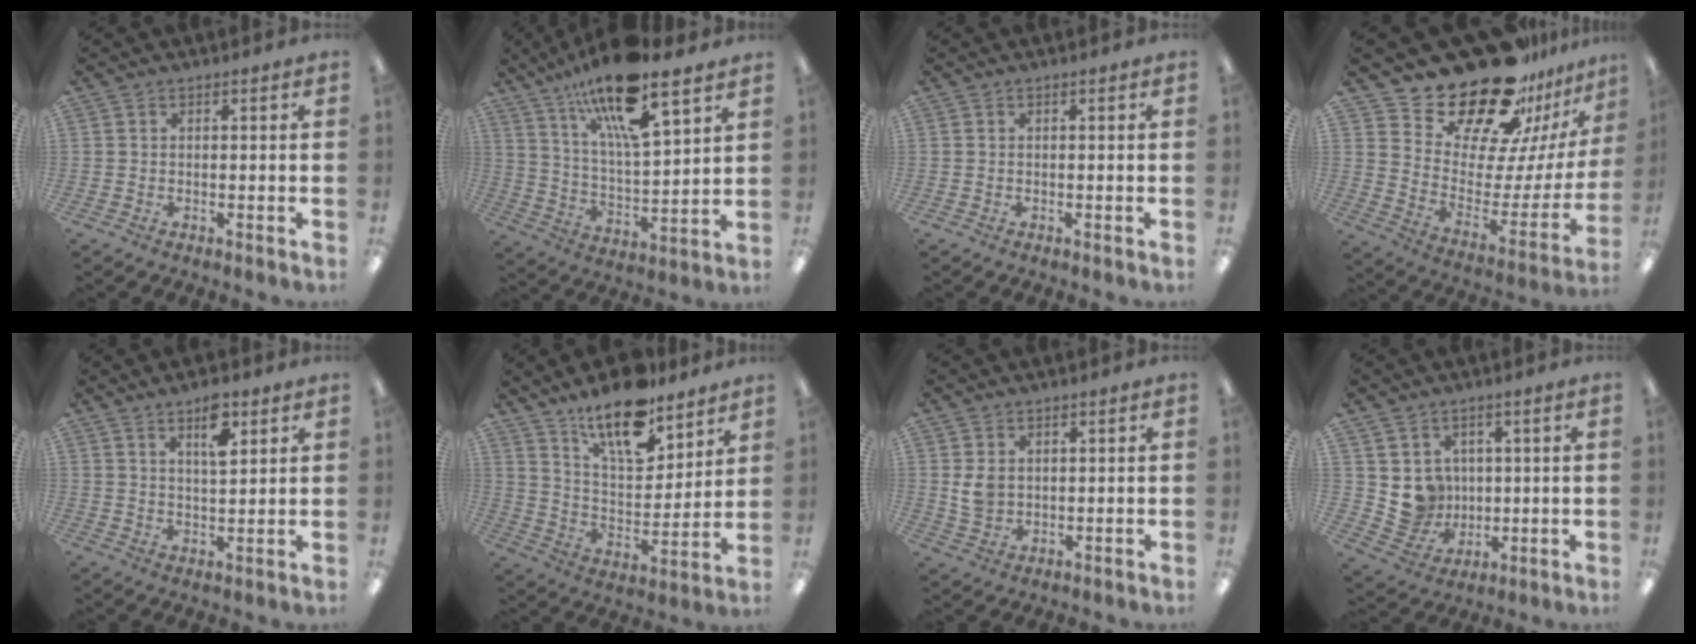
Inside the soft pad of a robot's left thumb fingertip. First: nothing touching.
{"total": 18.0, "force": [13.4, 4.0, 11.4], "torque": [-0.202, -0.076, 0.222]}
{"total": 0.0}
{"total": 25.0, "force": [21.0, 9.8, 9.4], "torque": [-0.151, -0.157, 0.375]}
{"total": 7.3, "force": [4.3, 3.0, 5.1], "torque": [-0.070, -0.016, 0.068]}
{"total": 16.7, "force": [12.7, 6.2, 8.9], "torque": [-0.150, -0.076, 0.219]}
{"total": 4.7, "force": [1.5, 3.6, 2.5], "torque": [-0.044, 0.002, 0.030]}
{"total": 7.5, "force": [2.4, 7.1, 0.8], "torque": [-0.014, -0.016, 0.057]}